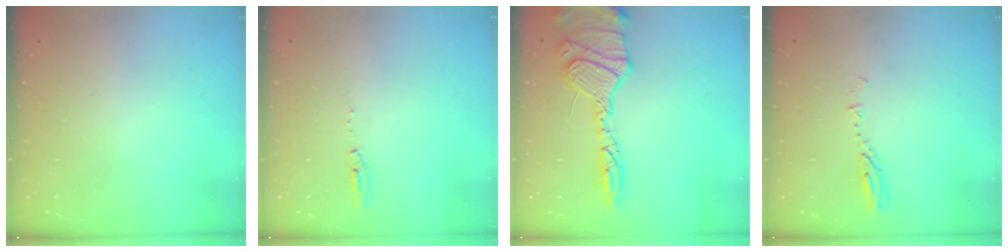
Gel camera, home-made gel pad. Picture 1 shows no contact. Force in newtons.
{"total": 6.0, "press": 5.8, "slide": 1.5}
{"total": 17.9, "press": 17.7, "slide": 2.5}
{"total": 4.0, "press": 4.0, "slide": 0.3}